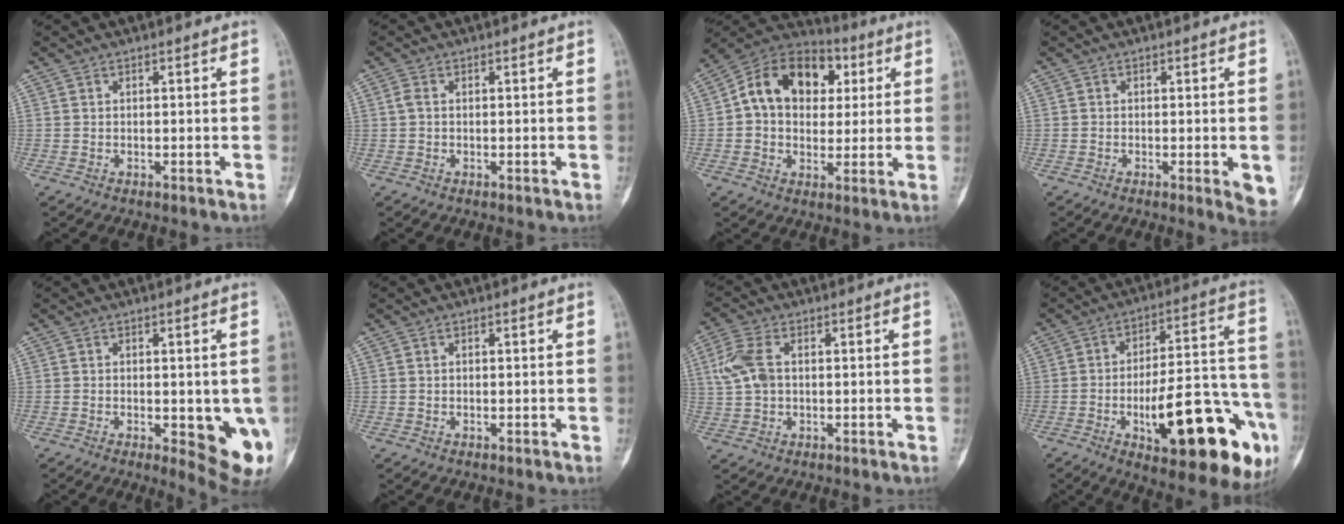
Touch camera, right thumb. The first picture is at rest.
{"total": 1.6, "force": [0.2, 1.0, 1.2], "torque": [-0.030, 0.003, 0.003]}
{"total": 17.0, "force": [3.7, 12.5, 10.9], "torque": [-0.144, 0.020, 0.054]}
{"total": 4.5, "force": [-1.3, 1.1, 4.1], "torque": [-0.047, -0.009, -0.016]}
{"total": 11.5, "force": [-2.5, 4.0, 10.5], "torque": [-0.114, -0.016, -0.018]}
{"total": 0.0}
{"total": 6.9, "force": [1.0, 4.3, 5.3], "torque": [-0.127, 0.012, 0.021]}
{"total": 27.0, "force": [-10.1, 9.1, 23.3], "torque": [-0.283, 0.047, -0.128]}